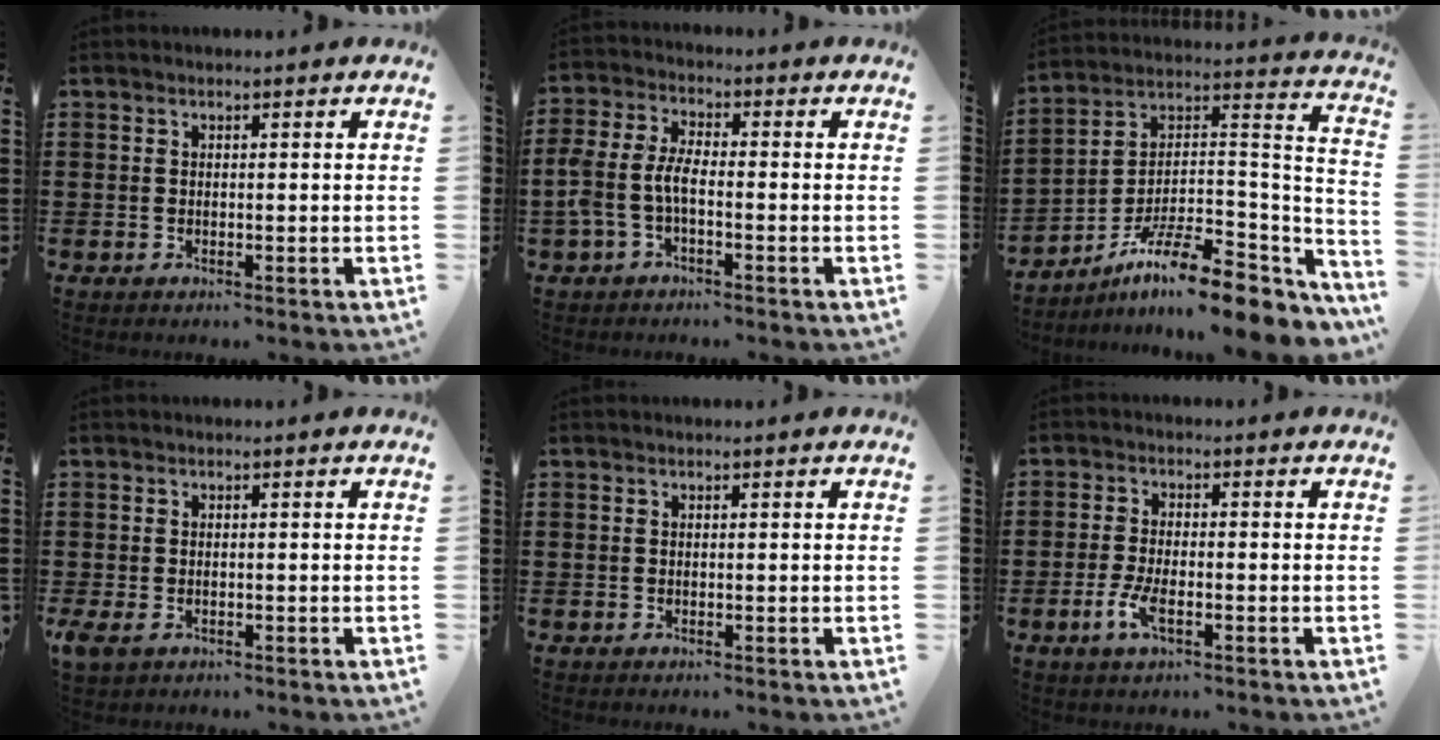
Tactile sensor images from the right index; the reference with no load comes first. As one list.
[{"total": 4.7, "force": [-1.7, 2.0, 3.9], "torque": [-0.107, -0.005, -0.041]}, {"total": 12.9, "force": [-9.0, 3.2, 8.6], "torque": [-0.148, 0.016, -0.161]}, {"total": 1.3, "force": [-0.7, 0.8, 0.8], "torque": [-0.026, -0.004, -0.017]}, {"total": 0.0}, {"total": 4.2, "force": [-1.8, 1.4, 3.5], "torque": [-0.086, -0.008, -0.041]}]